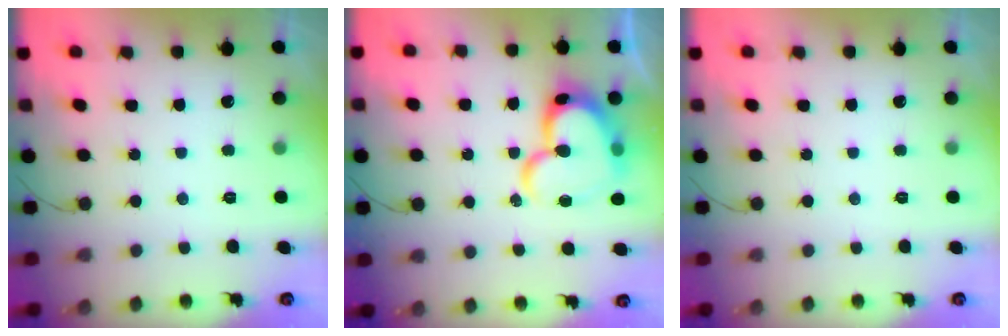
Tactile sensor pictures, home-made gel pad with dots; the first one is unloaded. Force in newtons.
{"total": 19.9, "press": 19.8, "slide": 2.3}
{"total": 0.0}